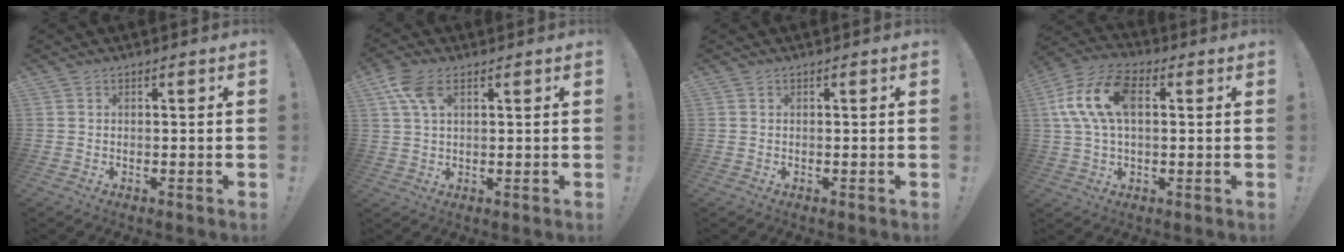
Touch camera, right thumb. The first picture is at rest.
{"total": 7.7, "force": [3.5, 4.1, 5.4], "torque": [-0.111, -0.002, 0.069]}
{"total": 0.0}
{"total": 14.7, "force": [3.1, 8.8, 11.4], "torque": [-0.231, 0.014, 0.060]}